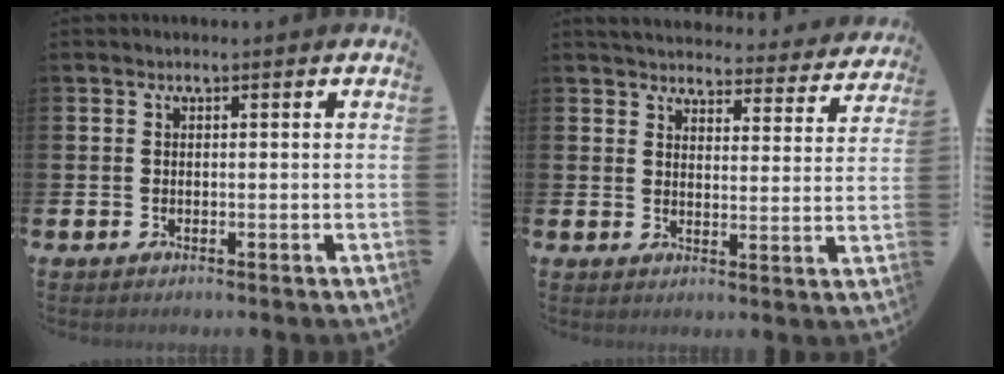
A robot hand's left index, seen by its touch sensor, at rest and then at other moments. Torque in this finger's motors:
{"motor_torque": [0.83, -0.84, 0.28, 0.04]}